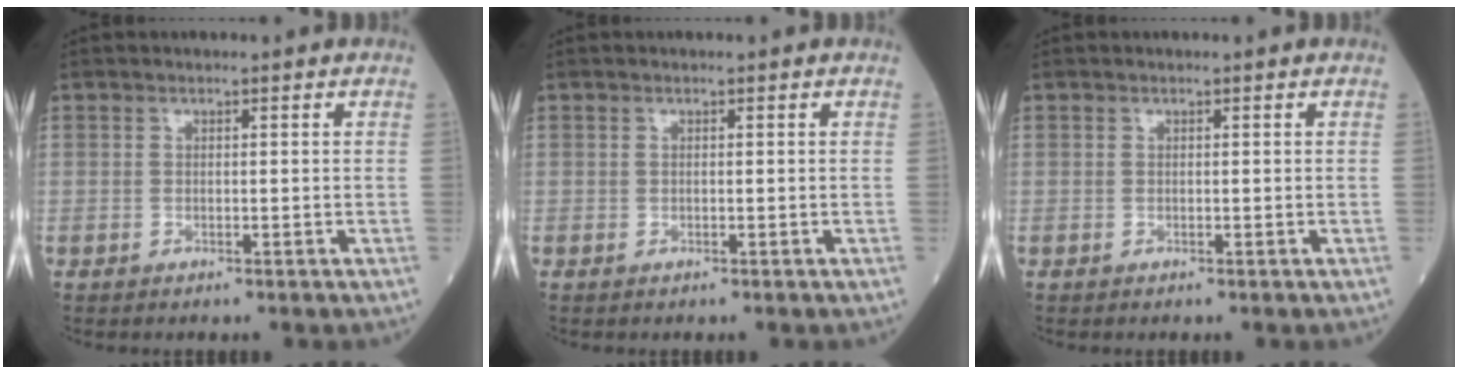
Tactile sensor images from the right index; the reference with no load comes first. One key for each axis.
{"total": 0.0}
{"total": 0.0}